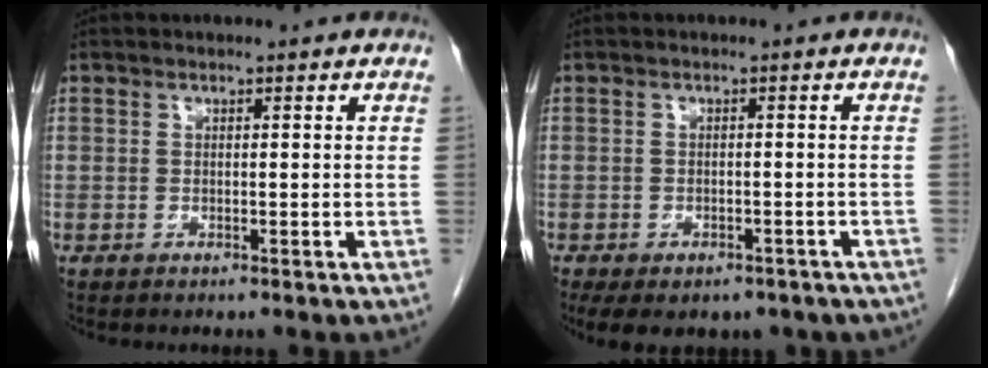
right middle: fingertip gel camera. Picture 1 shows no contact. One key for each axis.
{"total": 11.4, "fx": -8.0, "fy": 6.1, "fz": 5.4, "tx": -0.100, "ty": -0.005, "tz": -0.092}